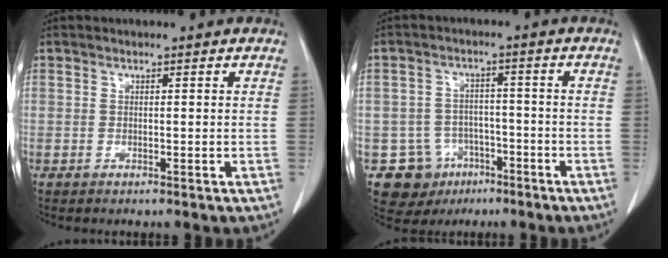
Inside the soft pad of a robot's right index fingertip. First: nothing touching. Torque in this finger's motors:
{"motor_torque": [-0.39, 0.00, -0.97, -0.17]}